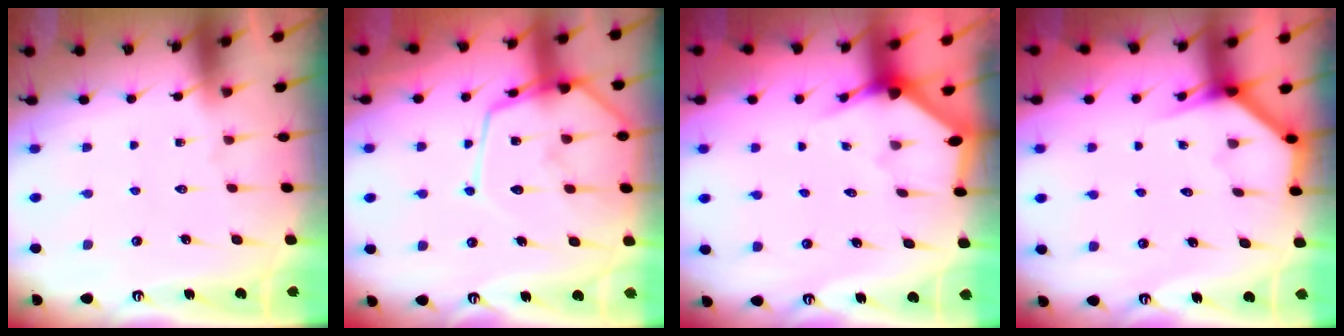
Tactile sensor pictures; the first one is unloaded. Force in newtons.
{"total": 15.3, "press": 15.2, "slide": 1.5}
{"total": 2.9, "press": 2.9, "slide": 0.2}
{"total": 3.9, "press": 3.9, "slide": 0.3}